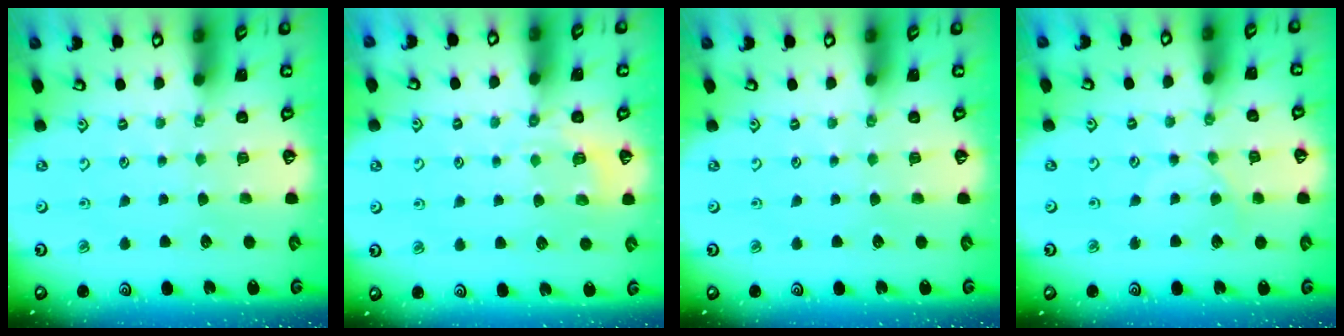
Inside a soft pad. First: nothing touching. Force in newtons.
{"total": 4.4, "press": 4.1, "slide": 1.7}
{"total": 0.0}
{"total": 1.5, "press": 1.5, "slide": 0.4}